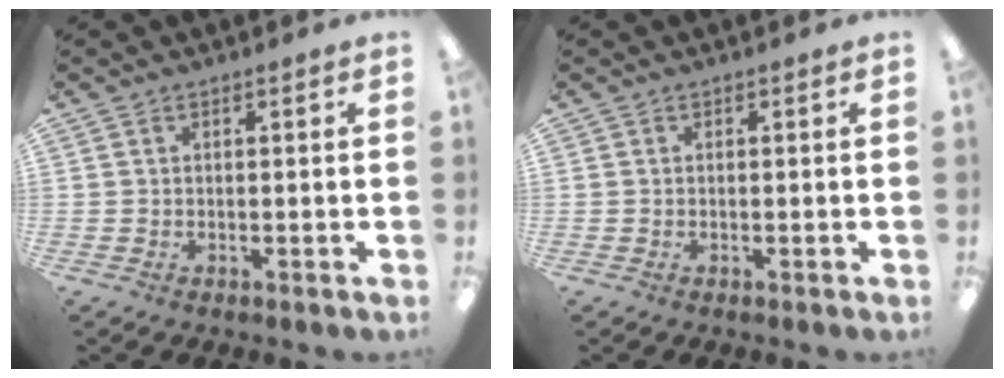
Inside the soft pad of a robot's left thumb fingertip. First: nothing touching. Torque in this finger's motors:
{"motor_torque": [0.00, 0.00, 0.00, -0.01, 0.00]}